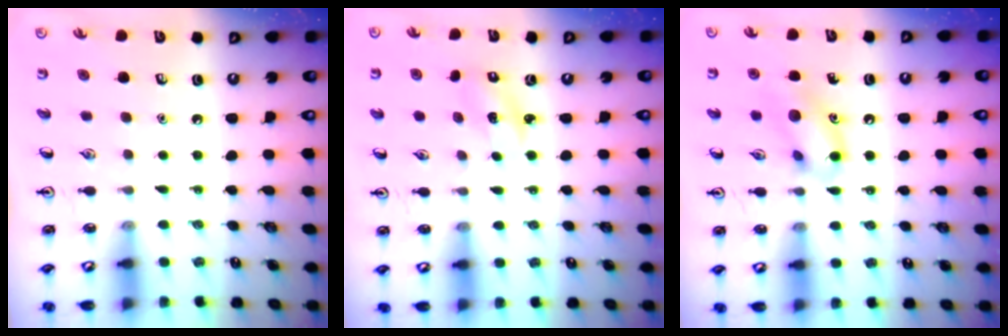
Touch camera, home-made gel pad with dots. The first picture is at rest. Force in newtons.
{"total": 2.3, "press": 2.2, "slide": 0.4}
{"total": 10.6, "press": 10.5, "slide": 1.4}